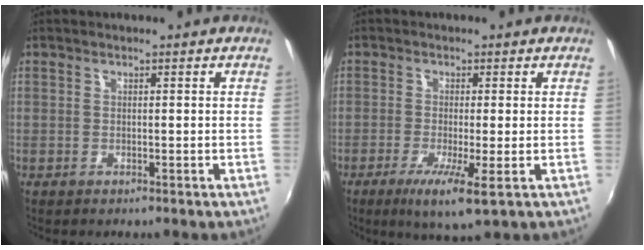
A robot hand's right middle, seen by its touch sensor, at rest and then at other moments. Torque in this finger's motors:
{"motor_torque": [0.19, -1.52, 0.05, 0.03]}